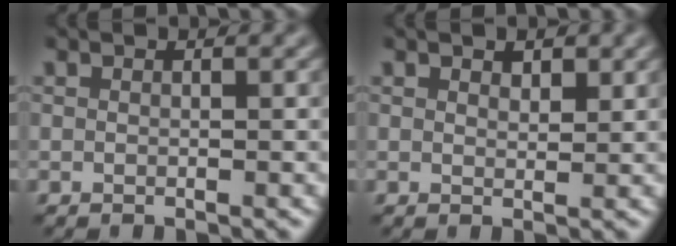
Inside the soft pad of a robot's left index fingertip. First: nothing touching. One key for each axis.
{"total": 1.3, "fx": 1.0, "fy": 0.6, "fz": 0.6, "tx": -0.008, "ty": 0.000, "tz": 0.018}